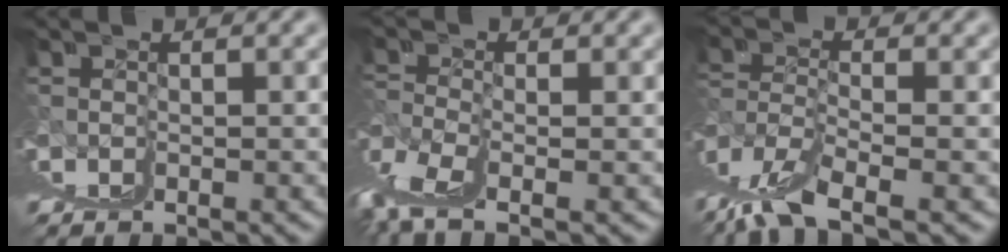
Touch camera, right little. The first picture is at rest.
{"total": 1.3, "force": [0.6, -0.1, 1.1], "torque": [-0.040, -0.020, 0.022]}
{"total": 1.7, "force": [-0.3, -0.5, 1.6], "torque": [-0.045, -0.007, 0.005]}